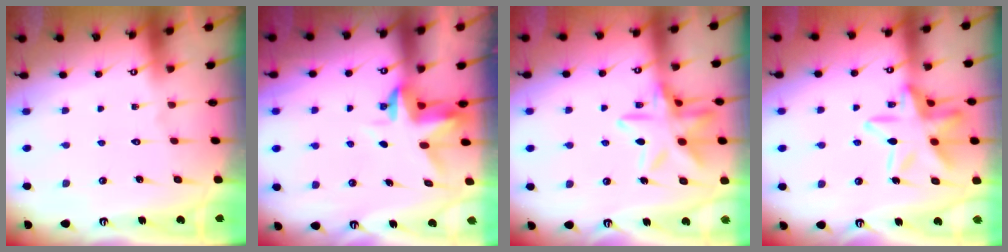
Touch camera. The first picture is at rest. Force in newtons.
{"total": 3.2, "press": 3.2, "slide": 0.4}
{"total": 15.1, "press": 15.1, "slide": 1.2}
{"total": 16.6, "press": 16.6, "slide": 1.2}